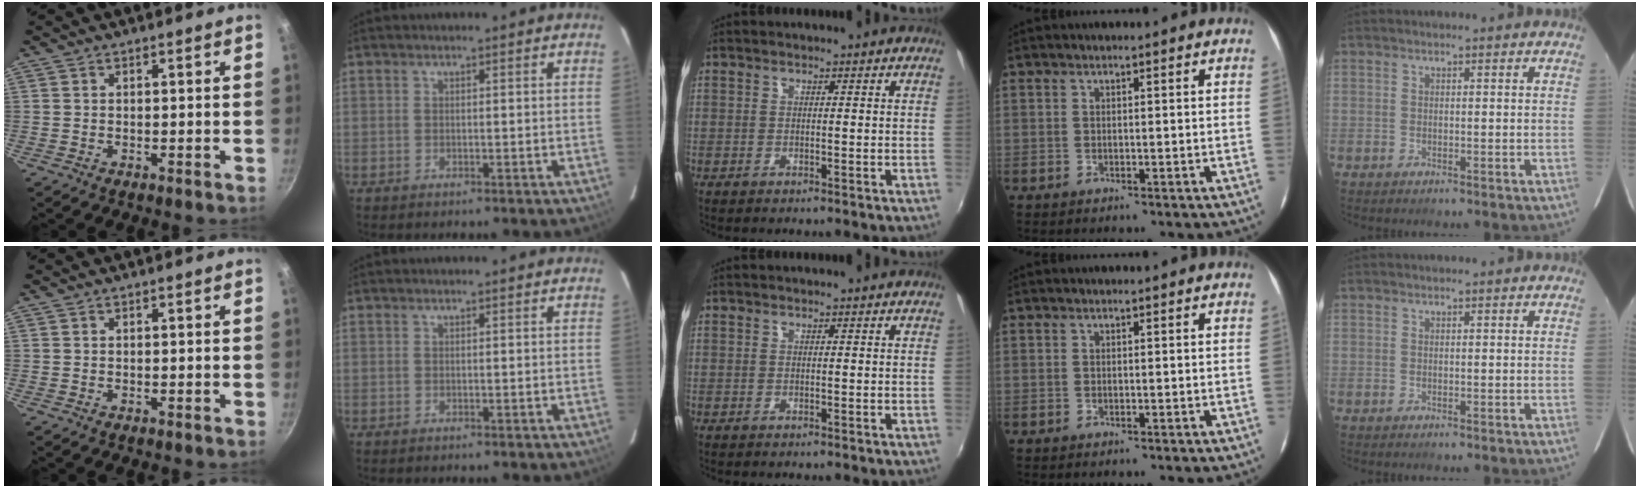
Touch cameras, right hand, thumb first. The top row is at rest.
{}